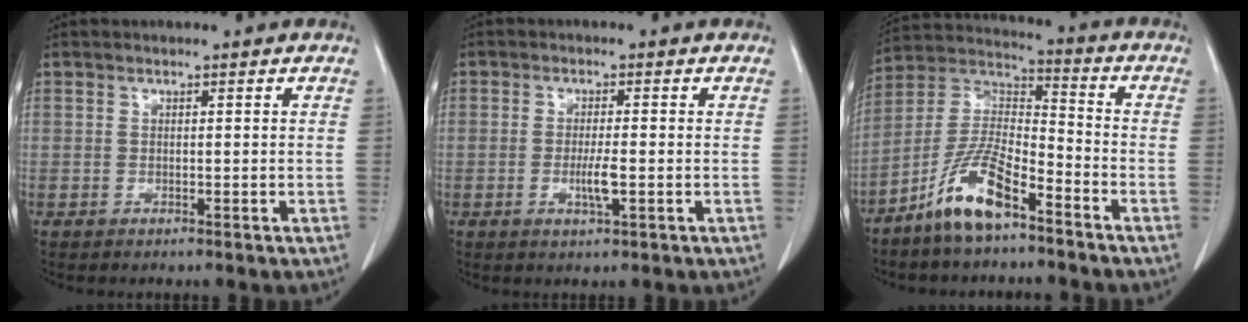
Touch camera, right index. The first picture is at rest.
{"total": 3.2, "force": [-0.9, 0.1, 3.1], "torque": [-0.064, -0.006, -0.013]}
{"total": 11.2, "force": [-7.3, 2.8, 8.0], "torque": [-0.171, -0.001, -0.141]}